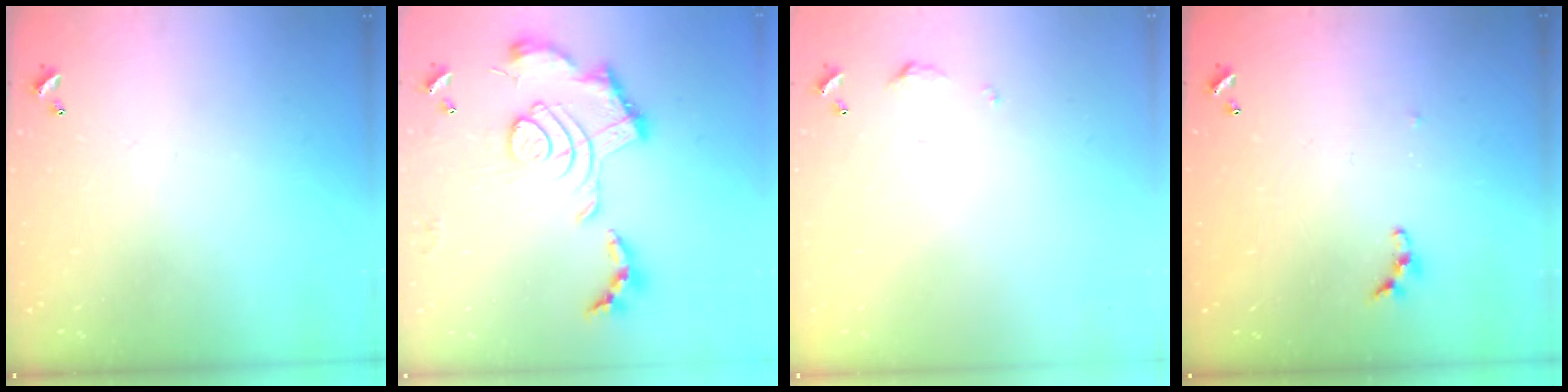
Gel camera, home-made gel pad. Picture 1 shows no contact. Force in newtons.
{"total": 2.4, "press": 1.9, "slide": 1.5}
{"total": 5.0, "press": 4.9, "slide": 0.8}
{"total": 4.6, "press": 4.5, "slide": 0.7}